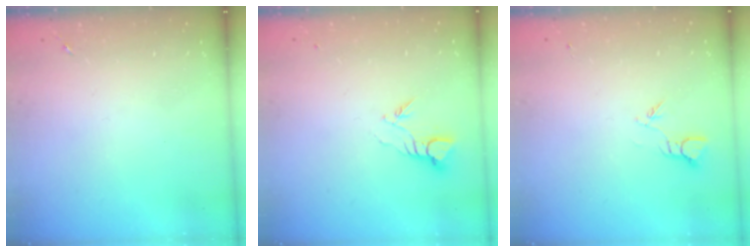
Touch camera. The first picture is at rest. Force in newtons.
{"total": 3.8, "press": 3.8, "slide": 0.3}
{"total": 2.7, "press": 2.7, "slide": 0.3}